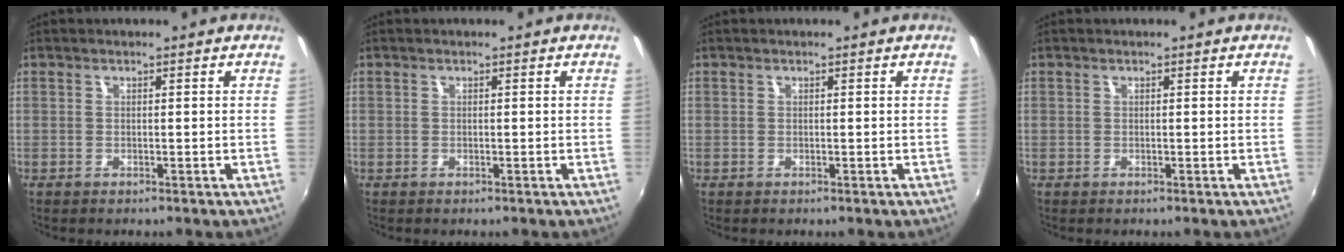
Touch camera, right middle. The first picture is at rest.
{"total": 0.0}
{"total": 0.0}
{"total": 0.0}